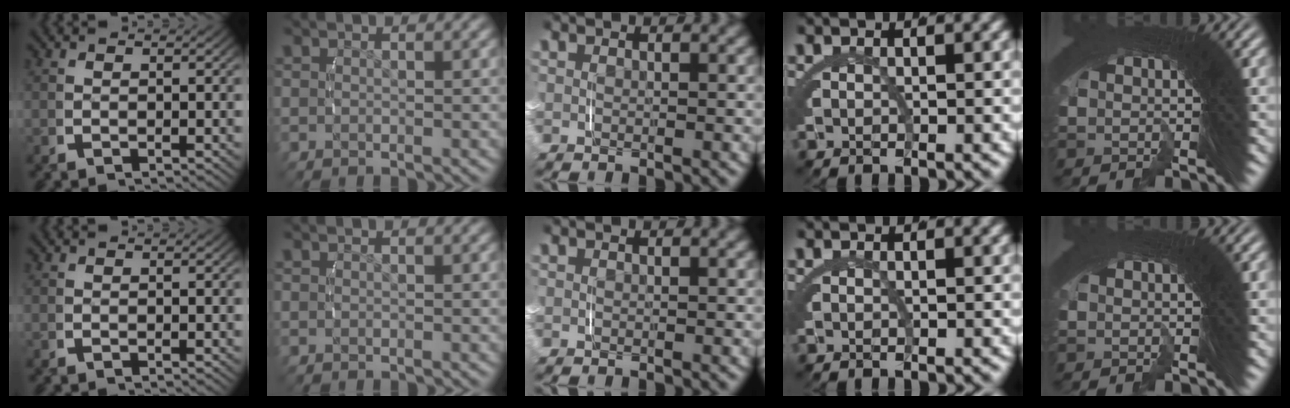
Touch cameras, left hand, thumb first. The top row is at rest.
{}